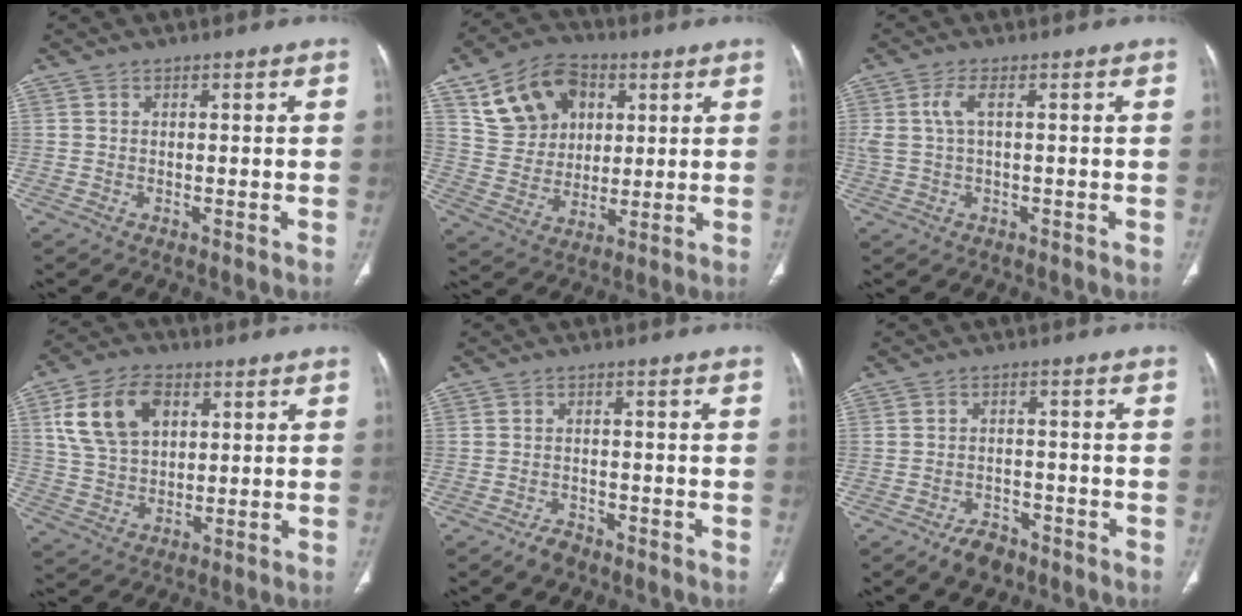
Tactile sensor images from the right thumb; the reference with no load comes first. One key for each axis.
{"total": 15.2, "fx": 6.1, "fy": 11.4, "fz": 8.1, "tx": -0.107, "ty": -0.004, "tz": 0.111}
{"total": 3.7, "fx": 0.8, "fy": 1.9, "fz": 3.1, "tx": -0.075, "ty": 0.008, "tz": 0.017}
{"total": 12.7, "fx": 4.3, "fy": 8.7, "fz": 8.3, "tx": -0.137, "ty": 0.001, "tz": 0.082}
{"total": 2.8, "fx": -2.2, "fy": 1.5, "fz": 0.9, "tx": -0.014, "ty": 0.011, "tz": -0.033}
{"total": 4.9, "fx": -3.5, "fy": 2.7, "fz": 2.0, "tx": -0.022, "ty": 0.020, "tz": -0.054}